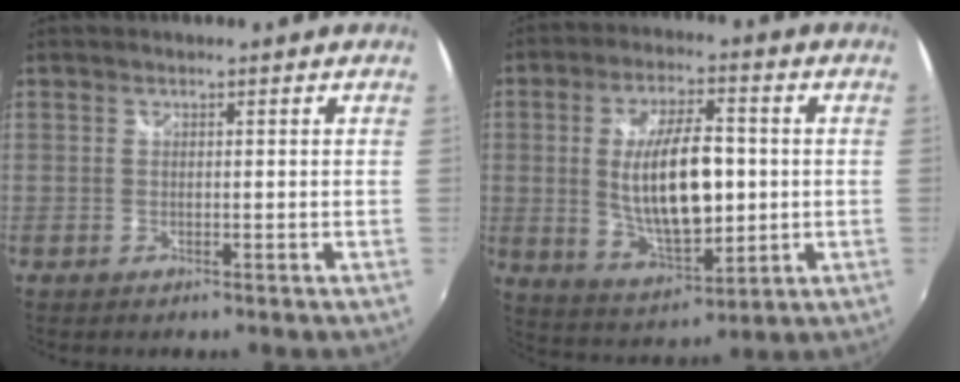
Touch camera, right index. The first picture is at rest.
{"total": 15.1, "force": [0.1, 6.3, 13.7], "torque": [-0.251, -0.008, 0.016]}